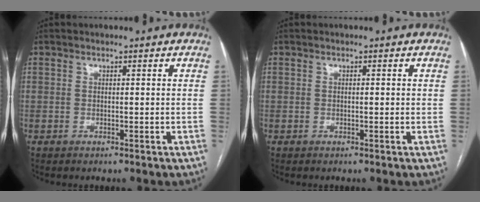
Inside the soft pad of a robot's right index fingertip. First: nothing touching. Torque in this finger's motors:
{"motor_torque": [-0.13, 0.21, -0.03, -0.01]}